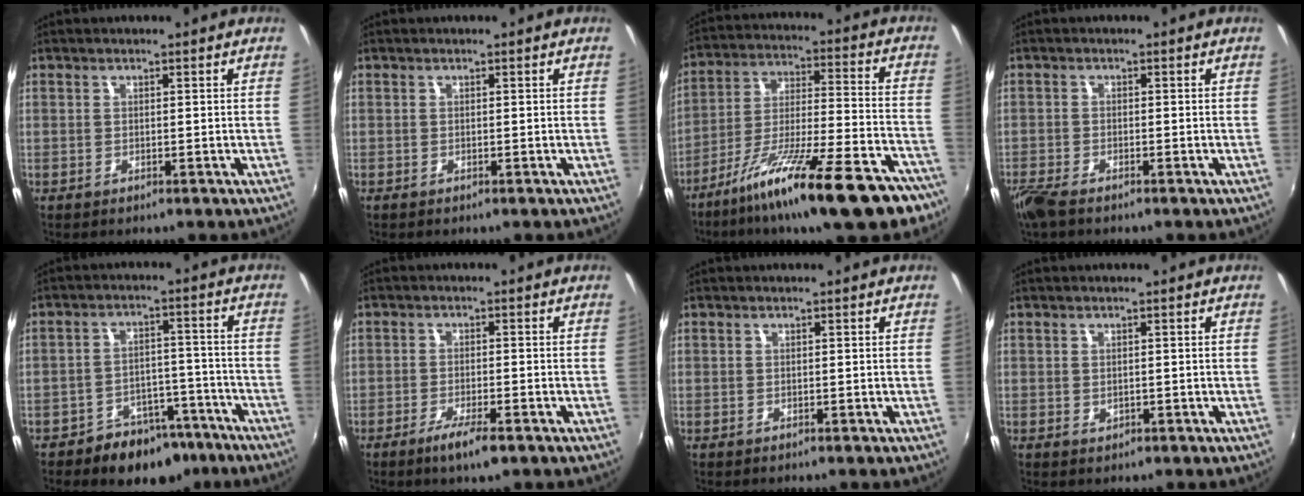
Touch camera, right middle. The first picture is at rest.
{"total": 0.0}
{"total": 23.0, "force": [-16.0, 4.3, 15.9], "torque": [-0.269, -0.044, -0.245]}
{"total": 4.7, "force": [-3.7, 1.2, 2.6], "torque": [-0.071, -0.017, -0.075]}
{"total": 10.7, "force": [-7.6, 6.6, 3.6], "torque": [-0.069, 0.024, -0.092]}
{"total": 4.9, "force": [-3.1, 0.8, 3.7], "torque": [-0.084, -0.012, -0.057]}
{"total": 0.0}
{"total": 0.6, "force": [0.0, 0.6, 0.3], "torque": [-0.001, -0.001, 0.000]}